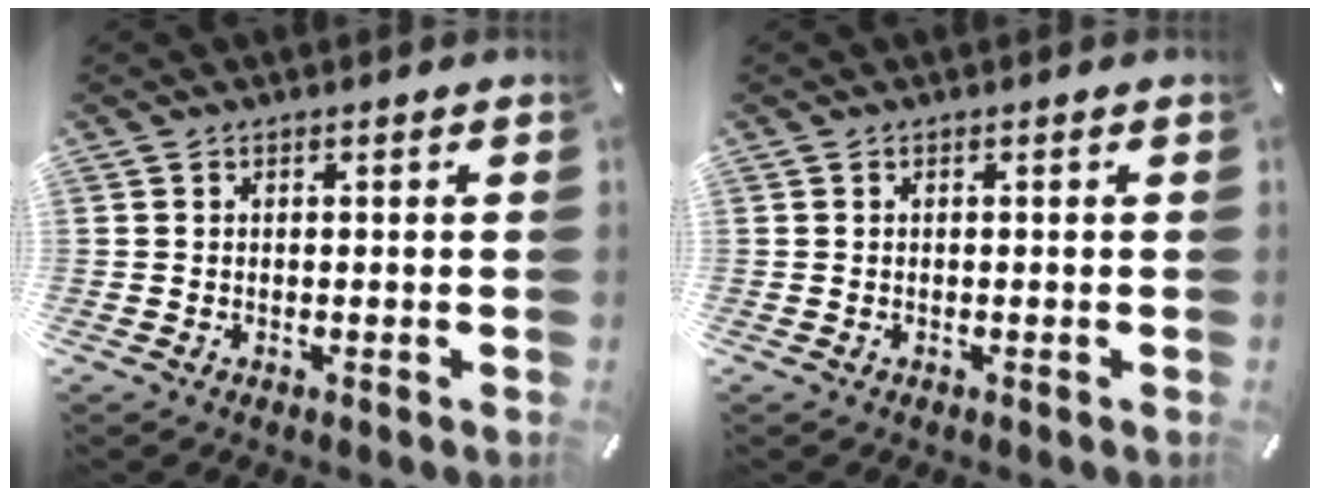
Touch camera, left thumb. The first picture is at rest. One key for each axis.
{"total": 0.0}